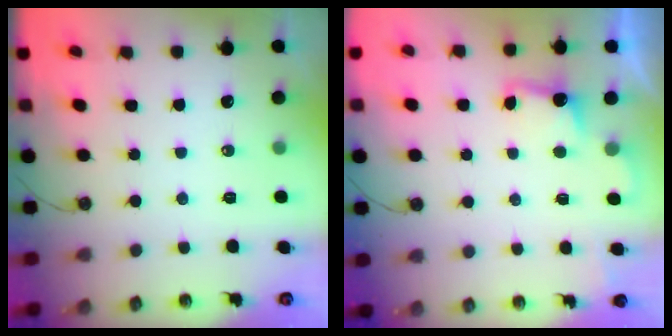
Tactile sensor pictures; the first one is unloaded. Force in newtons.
{"total": 2.0, "press": 1.7, "slide": 0.9}